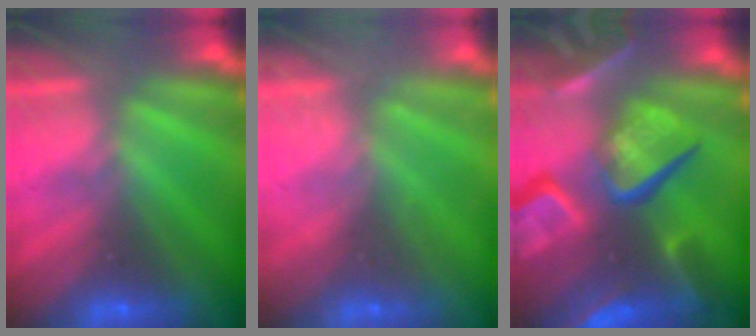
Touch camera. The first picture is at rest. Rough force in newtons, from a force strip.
{"total": 2.4}
{"total": 8.1}